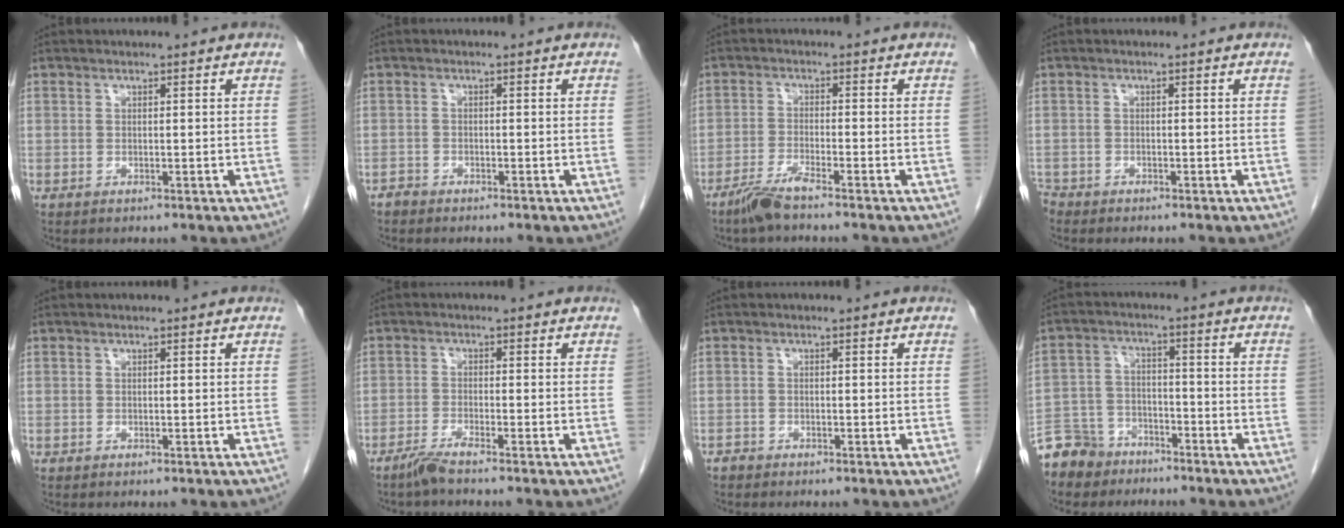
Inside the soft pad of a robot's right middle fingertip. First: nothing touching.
{"total": 1.1, "force": [-1.0, 0.3, -0.2], "torque": [0.003, 0.000, -0.022]}
{"total": 4.2, "force": [-3.4, -0.2, 2.5], "torque": [-0.057, -0.012, -0.073]}
{"total": 2.0, "force": [-1.9, 0.6, 0.0], "torque": [0.000, -0.003, -0.035]}
{"total": 0.0}
{"total": 2.7, "force": [-2.3, -0.5, 1.4], "torque": [-0.038, -0.007, -0.051]}
{"total": 0.8, "force": [-0.7, 0.3, 0.0], "torque": [-0.003, 0.001, -0.017]}
{"total": 8.7, "force": [-7.2, 4.7, 1.1], "torque": [-0.032, 0.002, -0.133]}